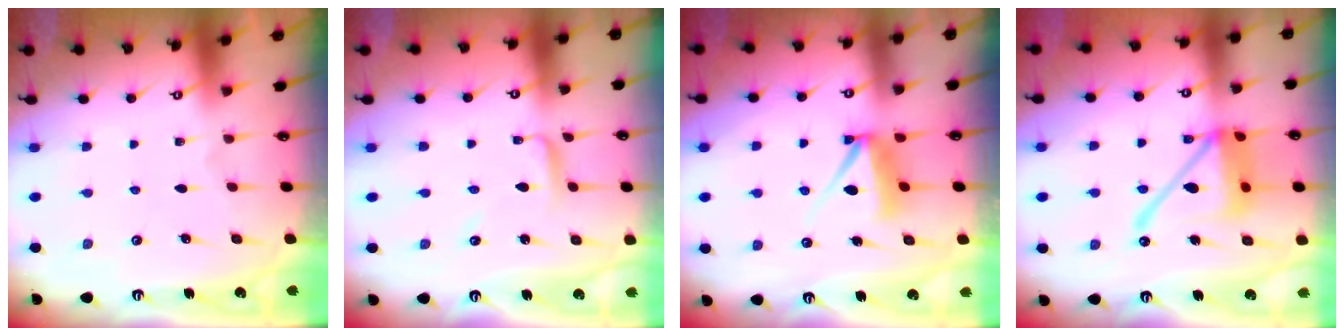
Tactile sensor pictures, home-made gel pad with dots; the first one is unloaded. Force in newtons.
{"total": 3.6, "press": 3.6, "slide": 0.2}
{"total": 7.0, "press": 7.0, "slide": 0.7}
{"total": 16.0, "press": 15.9, "slide": 1.8}